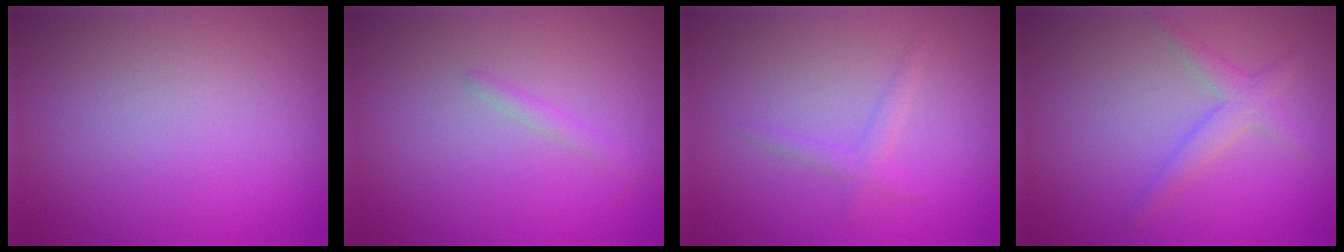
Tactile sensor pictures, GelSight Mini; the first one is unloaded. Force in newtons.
{"total": 0.8, "press": 0.8, "slide": 0.1}
{"total": 1.3, "press": 1.3, "slide": 0.1}
{"total": 2.1, "press": 2.1, "slide": 0.1}